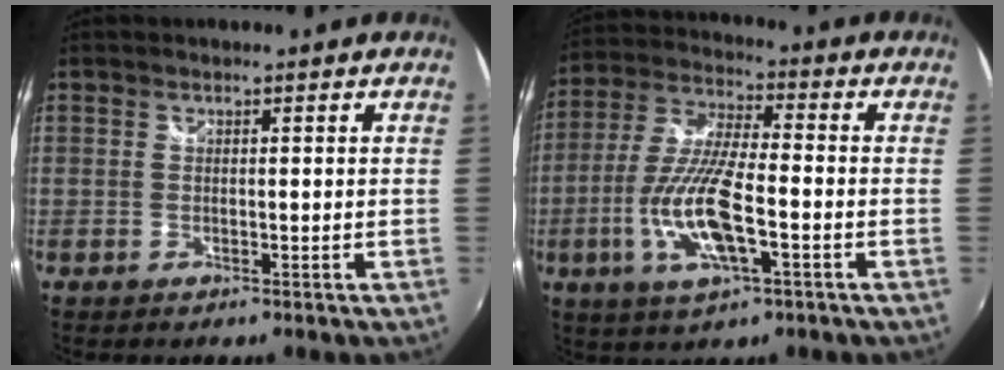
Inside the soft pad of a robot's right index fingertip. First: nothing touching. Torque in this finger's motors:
{"motor_torque": [0.47, -0.26, 0.41, 0.21]}